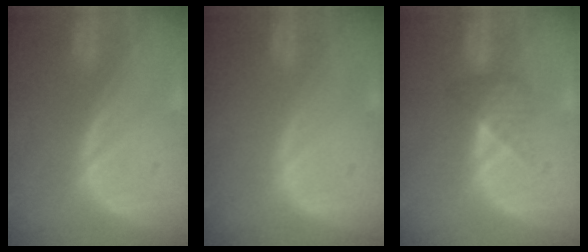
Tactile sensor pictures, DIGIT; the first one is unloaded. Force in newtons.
{"total": 0.0}
{"total": 3.3, "press": 3.2, "slide": 1.0}